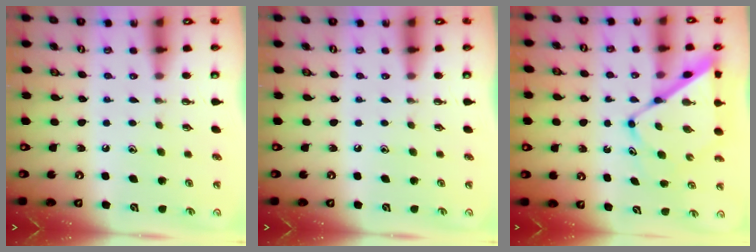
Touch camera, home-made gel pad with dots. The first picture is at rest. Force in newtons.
{"total": 0.0}
{"total": 11.6, "press": 11.5, "slide": 0.9}